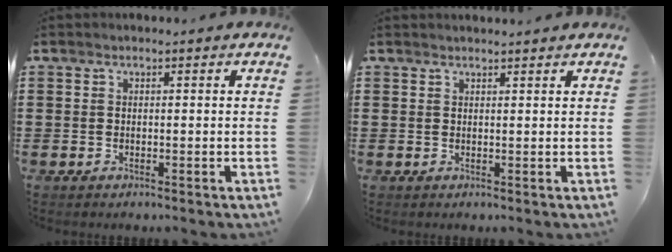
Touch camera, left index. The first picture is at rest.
{"total": 0.8, "force": [0.8, 0.1, 0.0], "torque": [-0.002, -0.001, 0.017]}